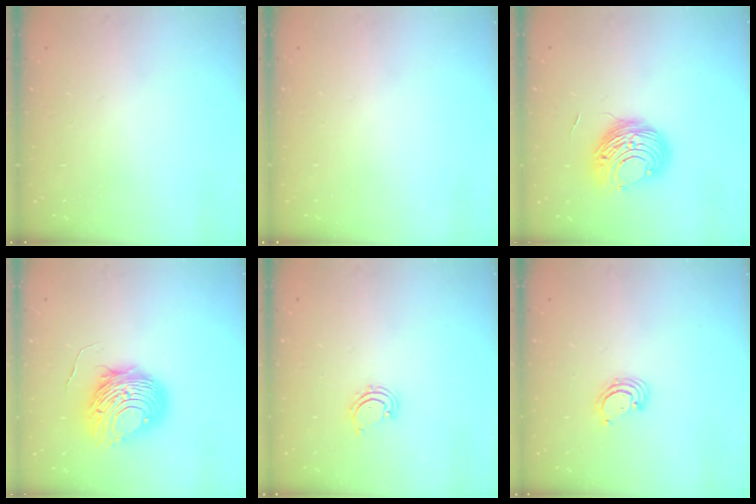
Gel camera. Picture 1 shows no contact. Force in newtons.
{"total": 0.0}
{"total": 9.9, "press": 9.9, "slide": 0.9}
{"total": 11.4, "press": 11.3, "slide": 0.8}
{"total": 2.7, "press": 2.6, "slide": 0.5}
{"total": 3.4, "press": 3.4, "slide": 0.3}